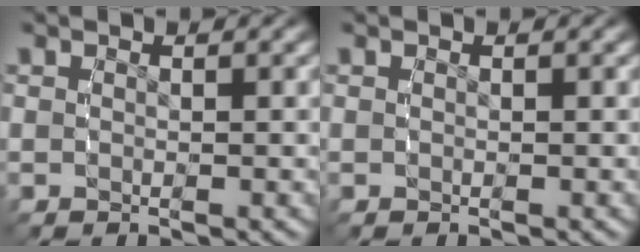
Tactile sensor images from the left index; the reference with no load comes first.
{"total": 0.0}